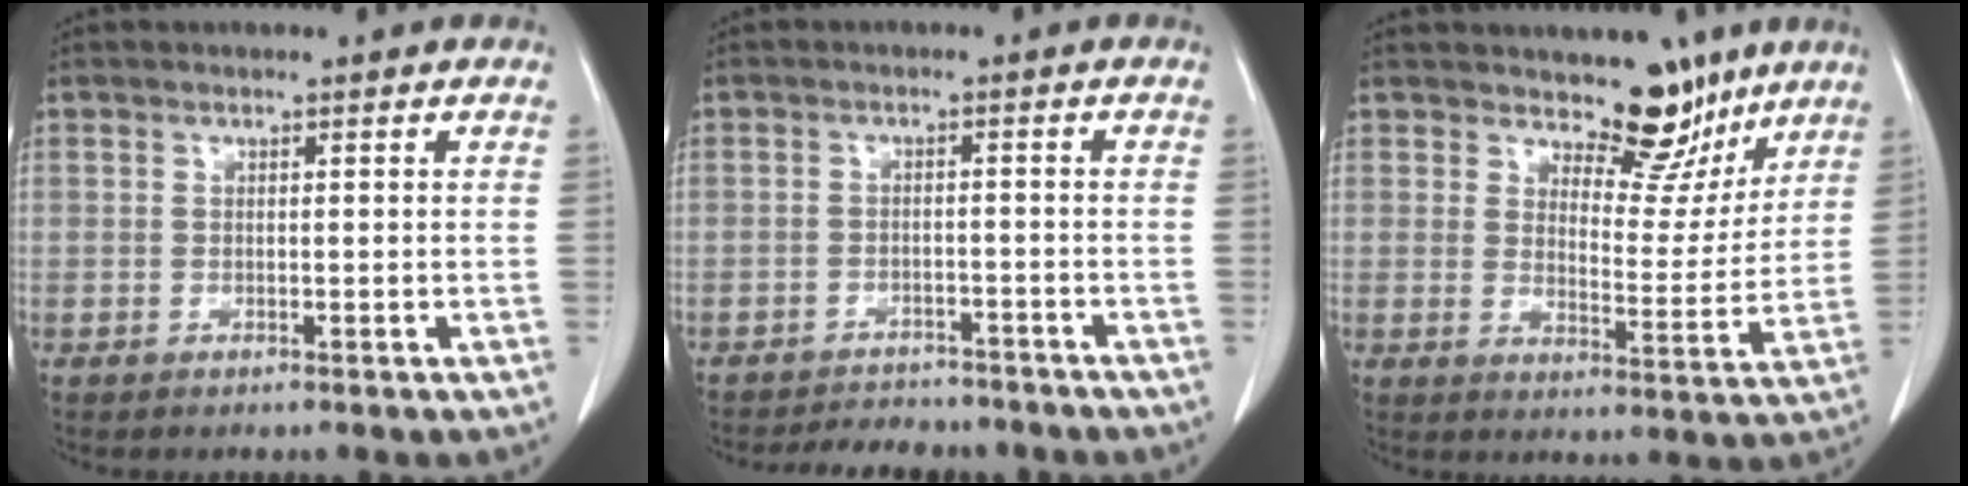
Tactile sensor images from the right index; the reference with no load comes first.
{"total": 9.3, "force": [-8.4, 3.1, 2.4], "torque": [-0.039, -0.002, -0.104]}
{"total": 8.7, "force": [7.1, 3.8, 3.4], "torque": [-0.031, -0.019, 0.100]}